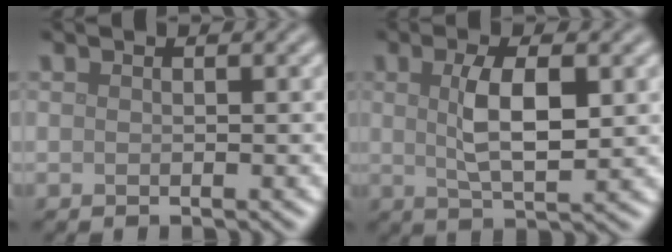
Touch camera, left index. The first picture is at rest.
{"total": 4.8, "force": [0.8, 1.6, 4.5], "torque": [-0.092, -0.001, 0.017]}